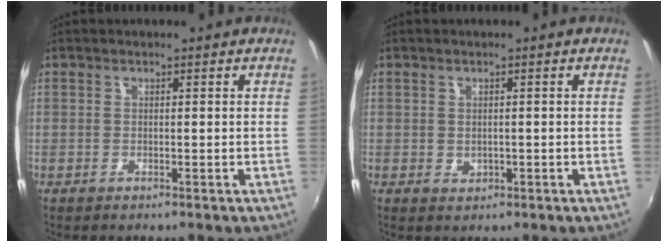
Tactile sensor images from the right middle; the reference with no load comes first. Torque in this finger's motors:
{"motor_torque": [-0.06, 0.08, 0.00, 0.00]}